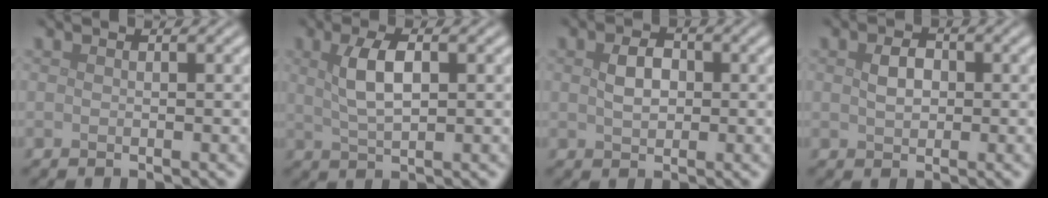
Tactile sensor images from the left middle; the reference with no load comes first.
{"total": 3.7, "force": [1.0, 1.4, 3.2], "torque": [-0.068, 0.004, 0.021]}
{"total": 2.4, "force": [0.3, 1.7, 1.7], "torque": [-0.035, 0.003, 0.004]}
{"total": 2.0, "force": [0.2, 1.4, 1.4], "torque": [-0.029, 0.003, 0.003]}